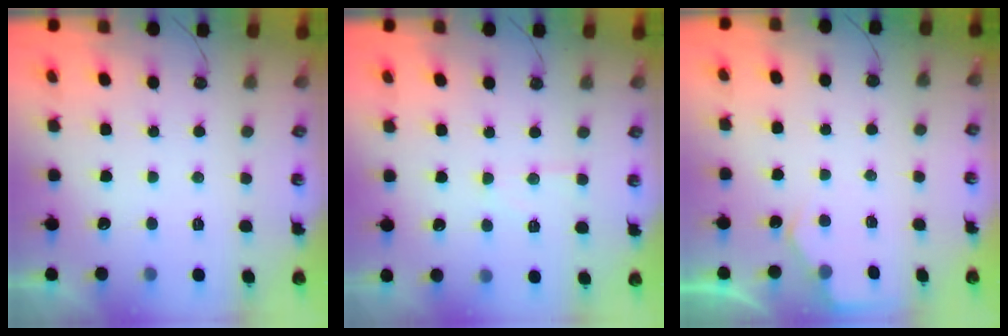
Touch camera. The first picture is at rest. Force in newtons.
{"total": 6.7, "press": 6.7, "slide": 0.4}
{"total": 4.2, "press": 4.2, "slide": 0.4}